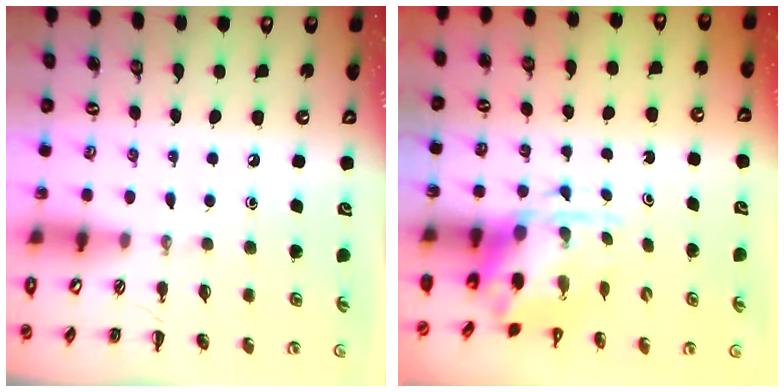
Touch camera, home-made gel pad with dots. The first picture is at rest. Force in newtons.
{"total": 3.7, "press": 3.6, "slide": 0.9}